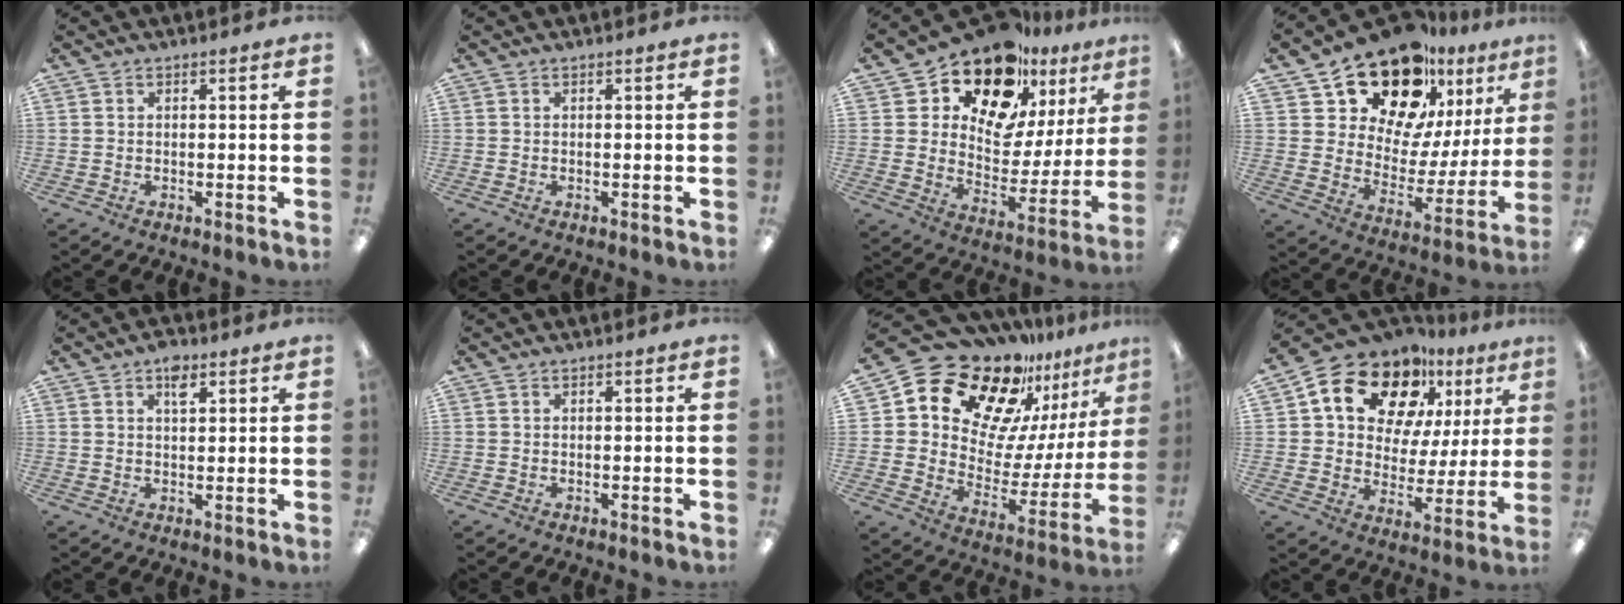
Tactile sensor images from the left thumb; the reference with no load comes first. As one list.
[{"total": 0.0}, {"total": 18.1, "force": [14.6, 8.1, 7.0], "torque": [-0.136, -0.112, 0.257]}, {"total": 20.5, "force": [16.3, 9.4, 8.1], "torque": [-0.149, -0.122, 0.291]}, {"total": 4.2, "force": [2.4, 2.1, 2.8], "torque": [-0.036, -0.005, 0.037]}, {"total": 0.0}, {"total": 20.9, "force": [16.8, 10.2, 7.3], "torque": [-0.134, -0.131, 0.300]}, {"total": 18.3, "force": [11.3, 11.2, 9.0], "torque": [-0.163, -0.058, 0.203]}]